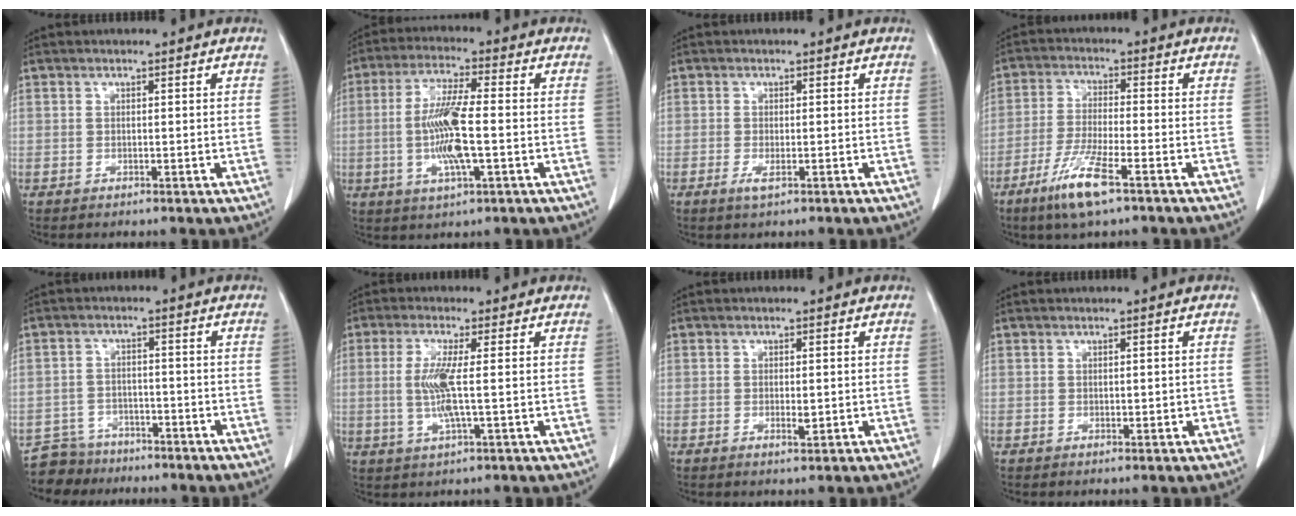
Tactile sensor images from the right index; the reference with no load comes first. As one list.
[{"total": 9.9, "force": [-1.4, 1.1, 9.7], "torque": [-0.197, -0.005, -0.030]}, {"total": 1.8, "force": [-0.9, 0.4, 1.5], "torque": [-0.026, -0.002, -0.015]}, {"total": 8.6, "force": [-5.3, 0.7, 6.7], "torque": [-0.139, -0.018, -0.098]}, {"total": 5.5, "force": [-4.8, 2.7, -0.8], "torque": [0.016, 0.005, -0.084]}, {"total": 5.7, "force": [0.0, 0.2, 5.7], "torque": [-0.124, -0.004, -0.002]}, {"total": 1.4, "force": [-0.3, 0.4, 1.3], "torque": [-0.022, -0.002, -0.004]}, {"total": 0.8, "force": [-0.2, 0.4, 0.7], "torque": [-0.008, 0.000, -0.001]}]